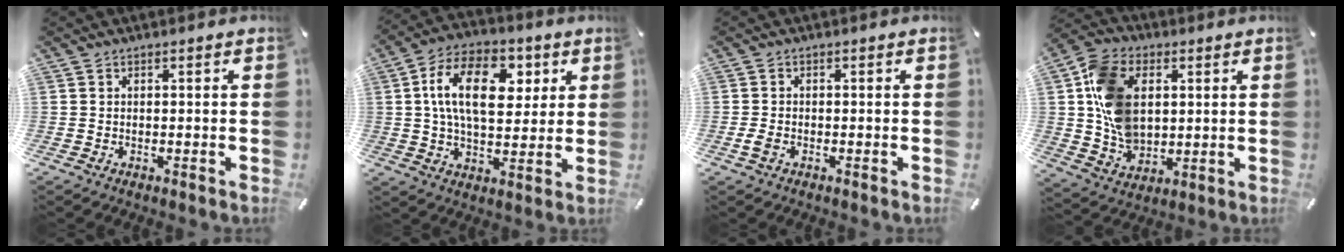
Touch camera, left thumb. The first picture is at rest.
{"total": 16.9, "force": [4.5, 10.4, 12.6], "torque": [-0.220, 0.012, 0.076]}
{"total": 2.0, "force": [-0.8, 1.2, 1.4], "torque": [-0.038, -0.003, -0.018]}
{"total": 14.8, "force": [2.4, 11.2, 9.4], "torque": [-0.201, 0.016, 0.049]}